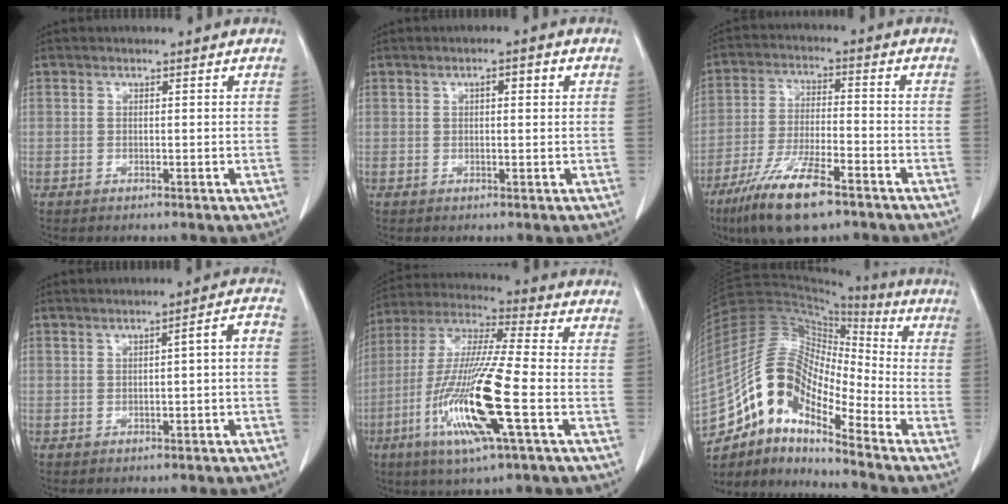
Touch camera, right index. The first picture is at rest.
{"total": 2.7, "force": [0.7, 0.9, 2.5], "torque": [-0.047, 0.010, 0.012]}
{"total": 12.9, "force": [-8.4, 2.9, 9.4], "torque": [-0.186, -0.020, -0.147]}
{"total": 4.3, "force": [-0.8, 1.0, 4.1], "torque": [-0.056, 0.026, -0.008]}
{"total": 18.1, "force": [-5.9, 1.1, 17.1], "torque": [-0.359, -0.022, -0.113]}
{"total": 16.8, "force": [-10.5, 6.0, 11.6], "torque": [-0.230, 0.045, -0.191]}